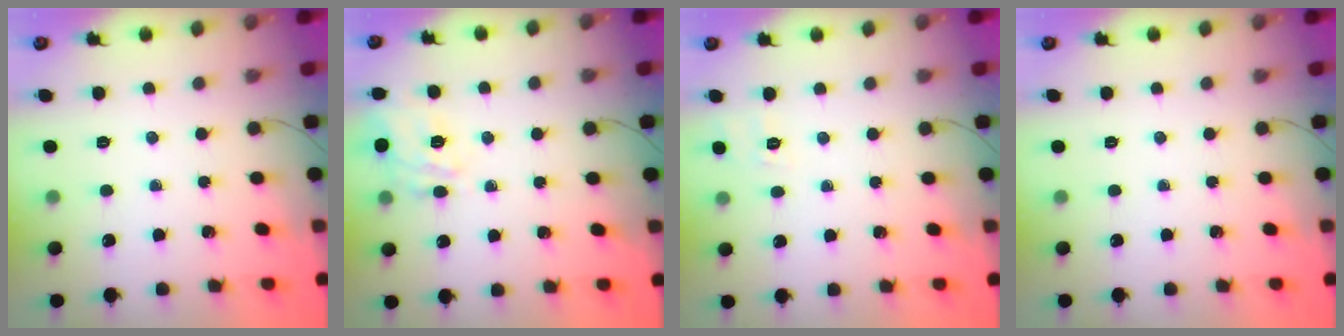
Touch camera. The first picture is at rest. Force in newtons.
{"total": 7.0, "press": 6.6, "slide": 2.4}
{"total": 2.8, "press": 2.2, "slide": 1.8}
{"total": 0.0}